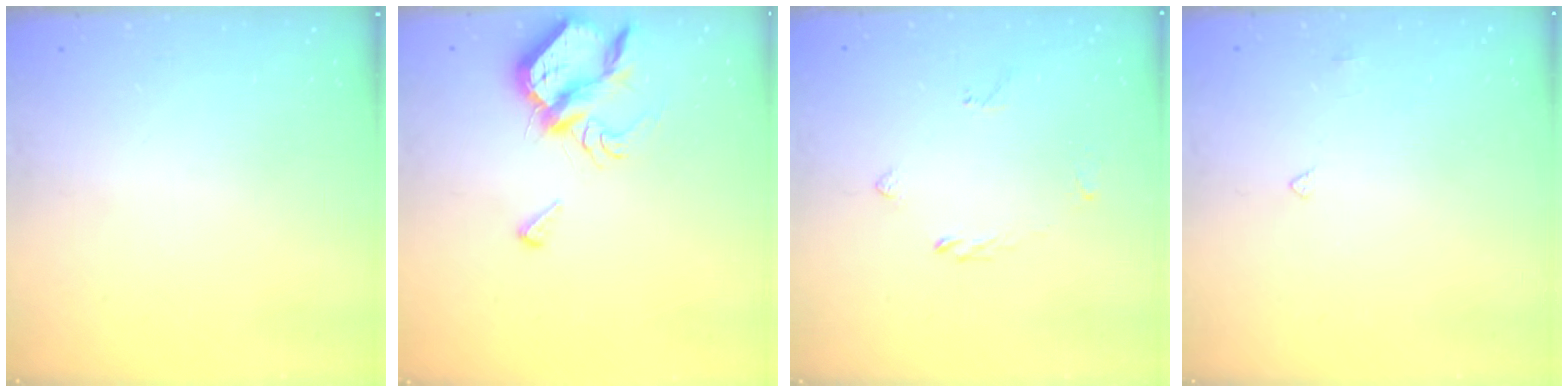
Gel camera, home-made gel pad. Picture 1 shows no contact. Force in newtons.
{"total": 7.1, "press": 7.0, "slide": 1.1}
{"total": 2.8, "press": 2.7, "slide": 0.6}
{"total": 2.5, "press": 2.5, "slide": 0.3}